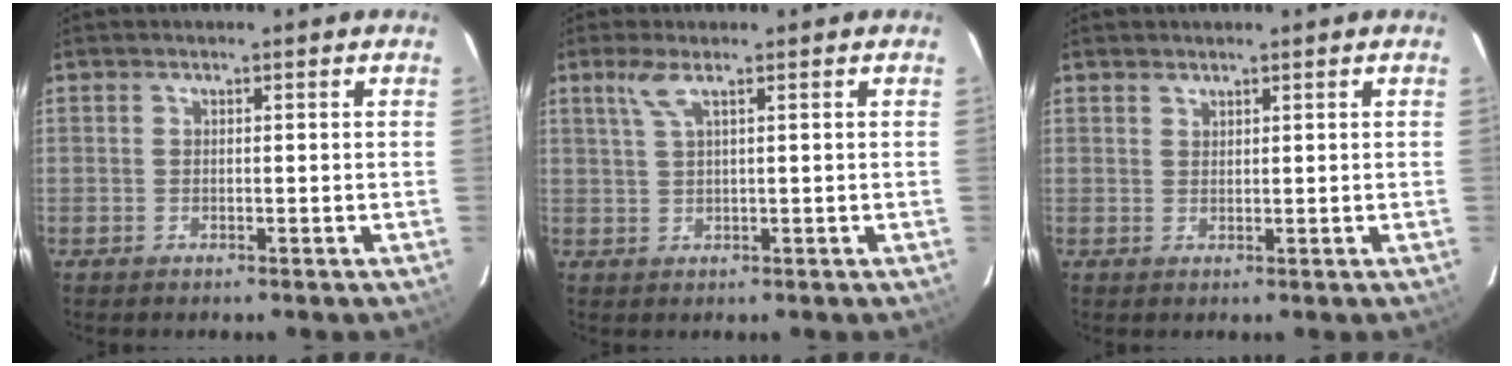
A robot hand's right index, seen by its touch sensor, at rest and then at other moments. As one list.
[{"total": 2.8, "force": [1.5, -0.2, 2.4], "torque": [-0.051, 0.001, 0.035]}, {"total": 0.9, "force": [0.8, 0.4, 0.0], "torque": [-0.001, 0.002, 0.015]}]